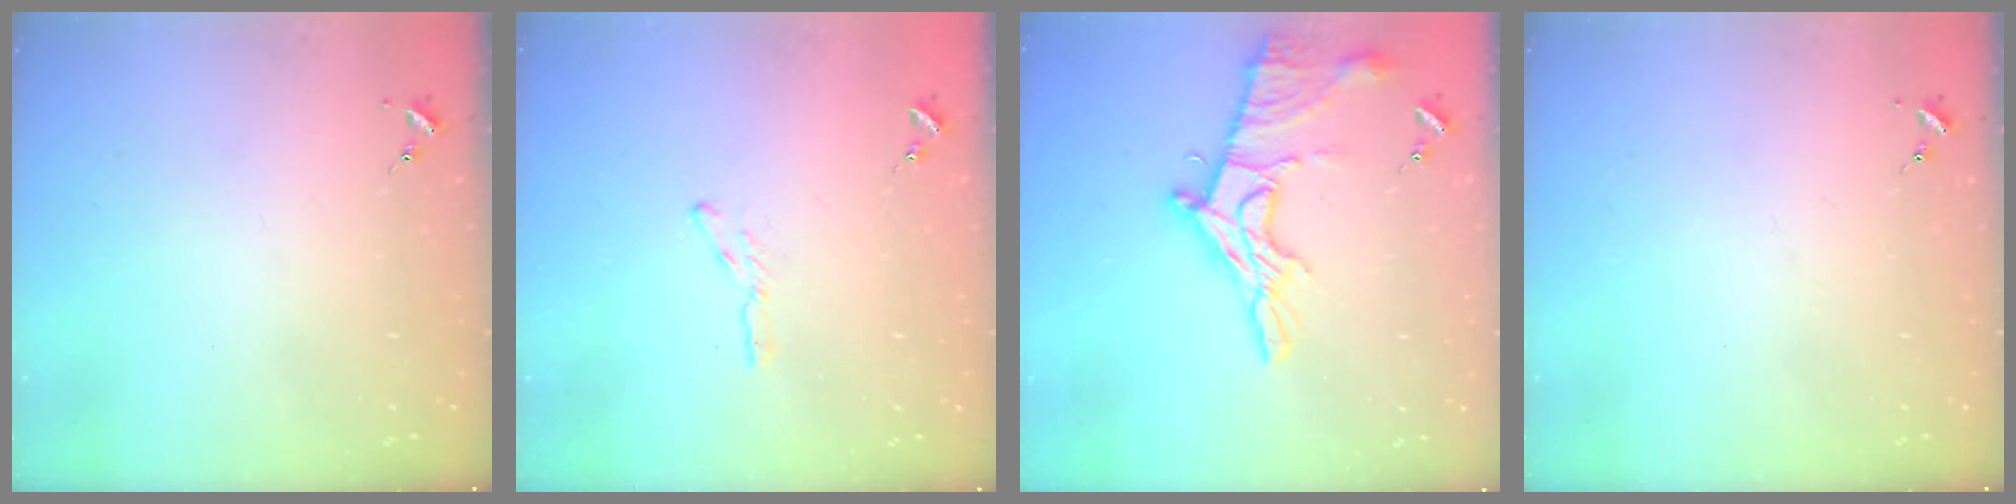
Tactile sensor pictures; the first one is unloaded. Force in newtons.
{"total": 3.4, "press": 3.3, "slide": 0.3}
{"total": 17.2, "press": 17.1, "slide": 1.2}
{"total": 0.0}